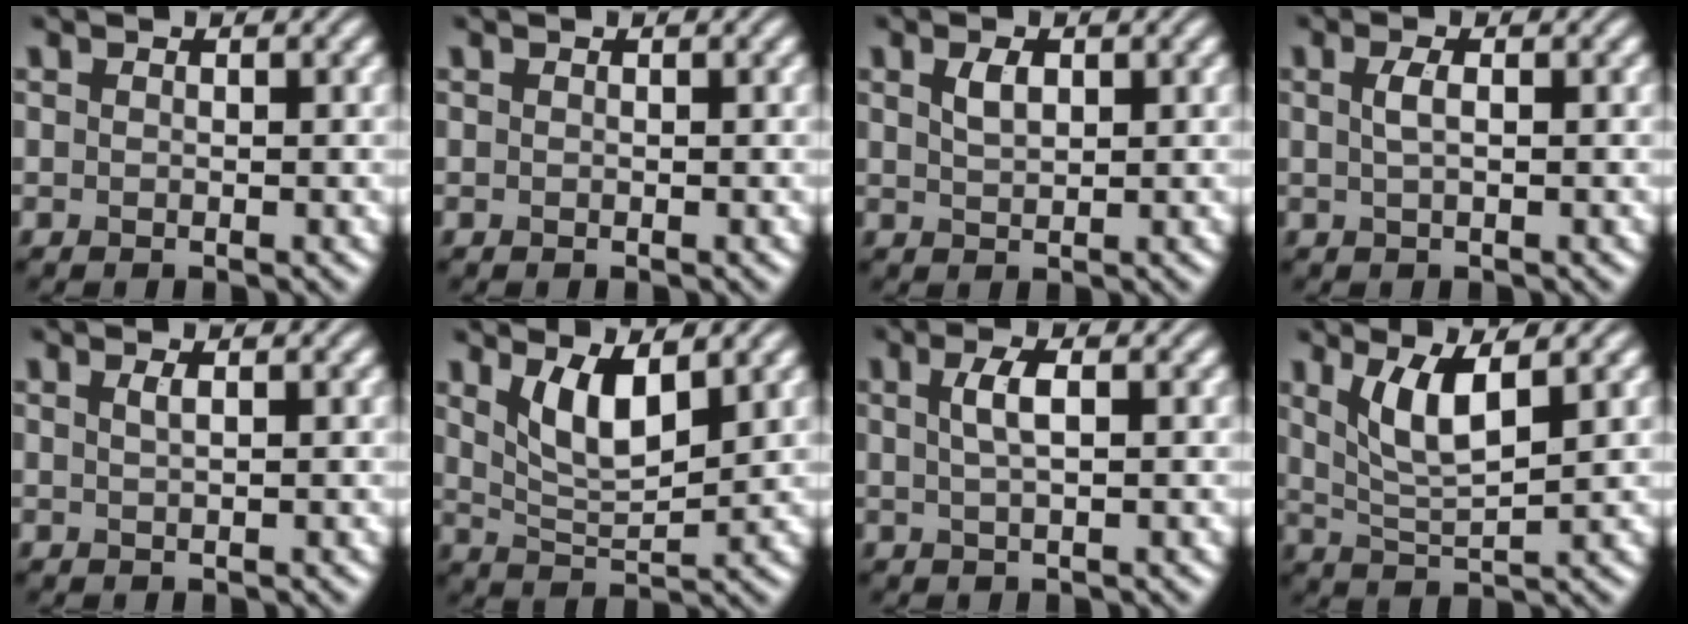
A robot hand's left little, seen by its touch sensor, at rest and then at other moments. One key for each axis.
{"total": 0.0}
{"total": 1.7, "fx": 0.8, "fy": 0.8, "fz": 1.3, "tx": -0.028, "ty": 0.002, "tz": 0.019}
{"total": 1.4, "fx": 0.3, "fy": 0.4, "fz": 1.3, "tx": -0.027, "ty": 0.005, "tz": 0.005}
{"total": 1.0, "fx": 0.4, "fy": 0.3, "fz": 0.9, "tx": -0.012, "ty": 0.004, "tz": 0.006}
{"total": 4.6, "fx": 2.3, "fy": 1.6, "fz": 3.7, "tx": -0.079, "ty": -0.010, "tz": 0.047}
{"total": 2.3, "fx": 0.6, "fy": 0.6, "fz": 2.1, "tx": -0.041, "ty": 0.005, "tz": 0.010}
{"total": 4.2, "fx": 1.8, "fy": 1.0, "fz": 3.7, "tx": -0.078, "ty": -0.007, "tz": 0.040}